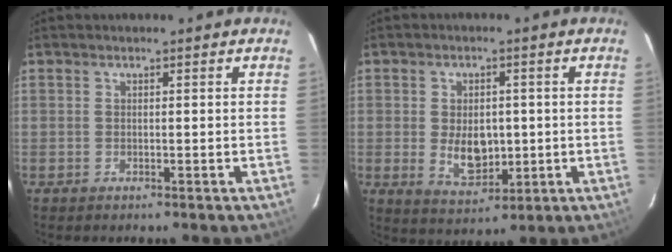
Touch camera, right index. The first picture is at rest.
{"total": 7.7, "force": [-0.6, 4.9, 5.9], "torque": [-0.110, -0.008, 0.003]}